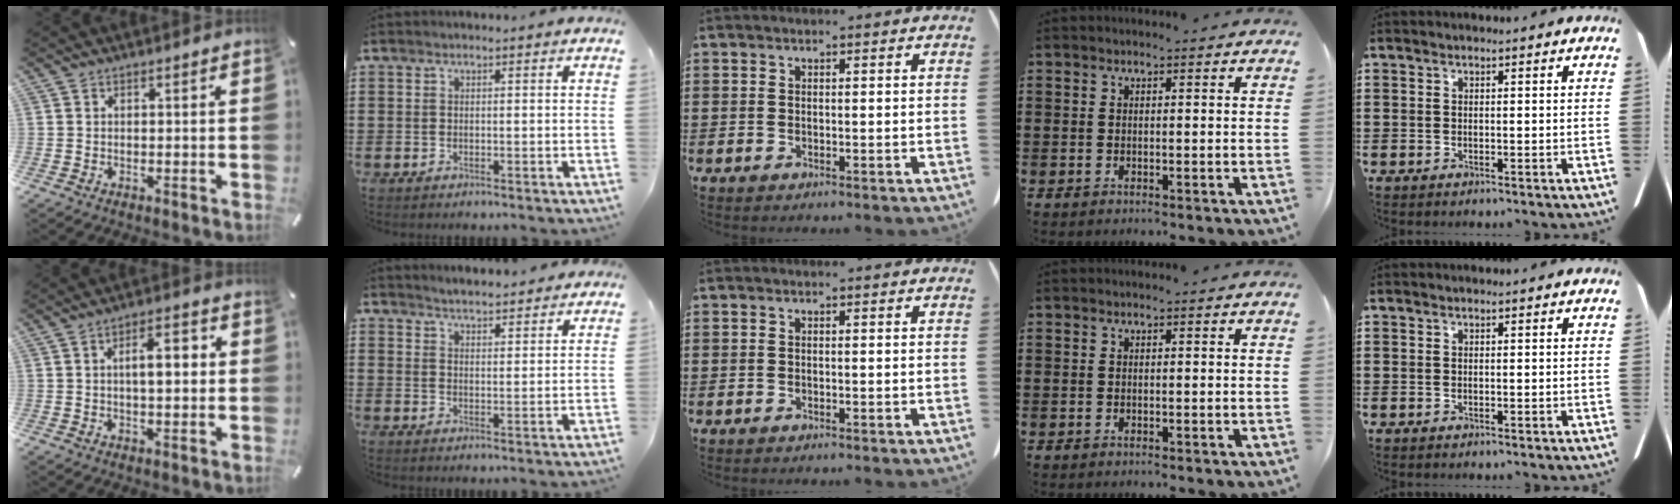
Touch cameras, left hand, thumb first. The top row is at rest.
{"thumb": {"total": 7.0, "force": [0.7, 3.2, 6.1], "torque": [-0.093, 0.007, 0.003]}, "index": {"total": 3.6, "force": [3.5, -0.1, 0.0], "torque": [-0.011, -0.014, 0.064]}}